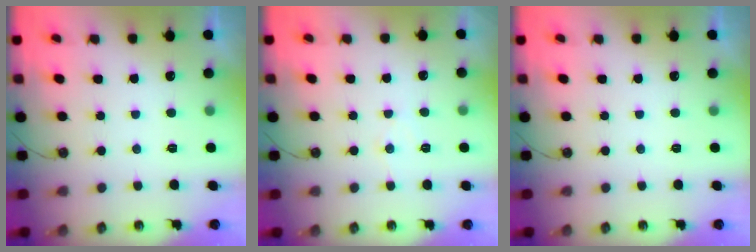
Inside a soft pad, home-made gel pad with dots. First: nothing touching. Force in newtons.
{"total": 5.2, "press": 5.2, "slide": 0.5}
{"total": 0.0}